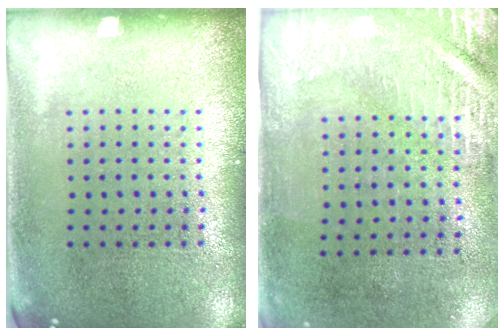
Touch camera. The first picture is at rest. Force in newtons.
{"total": 2.9, "press": 2.5, "slide": 1.5}